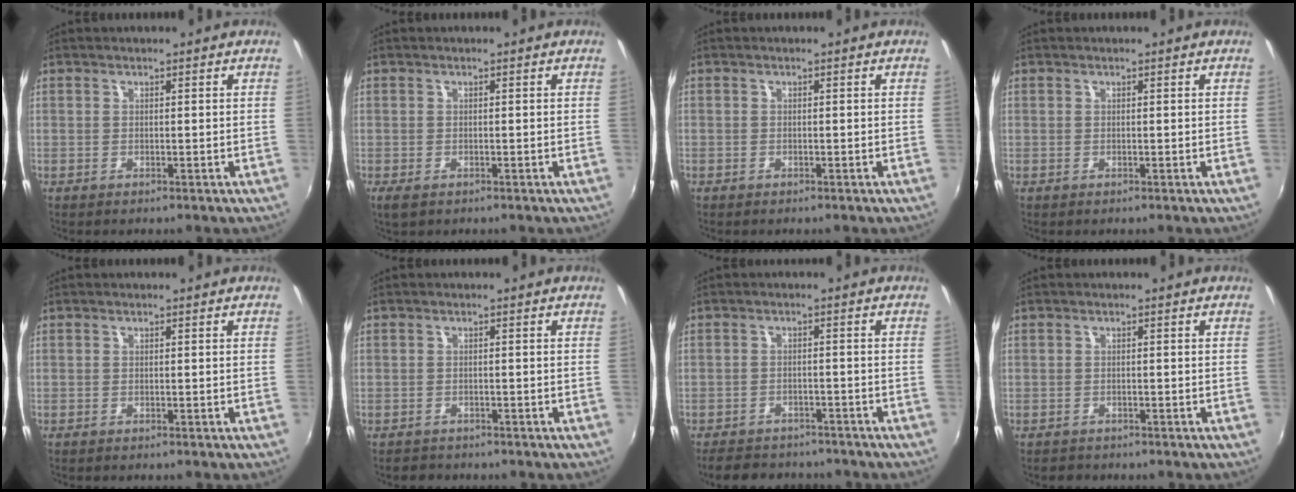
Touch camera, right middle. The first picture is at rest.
{"total": 2.0, "force": [-1.2, 0.9, 1.3], "torque": [-0.026, -0.008, -0.020]}
{"total": 0.7, "force": [-0.5, 0.5, -0.1], "torque": [-0.003, 0.003, -0.008]}
{"total": 0.0}
{"total": 0.0}
{"total": 2.3, "force": [-1.9, 1.2, 0.1], "torque": [-0.011, -0.002, -0.033]}
{"total": 9.9, "force": [-8.4, 4.1, 3.2], "torque": [-0.080, -0.004, -0.121]}
{"total": 1.7, "force": [-1.4, 1.0, 0.0], "torque": [-0.006, -0.001, -0.023]}